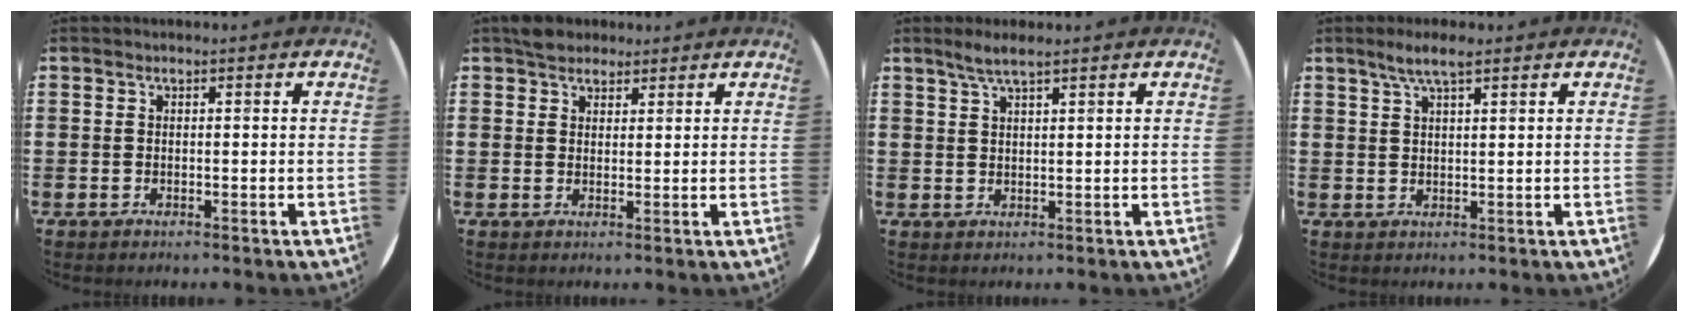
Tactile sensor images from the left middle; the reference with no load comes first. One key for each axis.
{"total": 2.7, "fx": 2.3, "fy": 1.3, "fz": 0.2, "tx": -0.001, "ty": 0.006, "tz": 0.045}
{"total": 2.6, "fx": 2.0, "fy": 0.2, "fz": 1.6, "tx": -0.034, "ty": 0.003, "tz": 0.035}
{"total": 3.6, "fx": 2.6, "fy": 0.6, "fz": 2.5, "tx": -0.052, "ty": 0.006, "tz": 0.045}